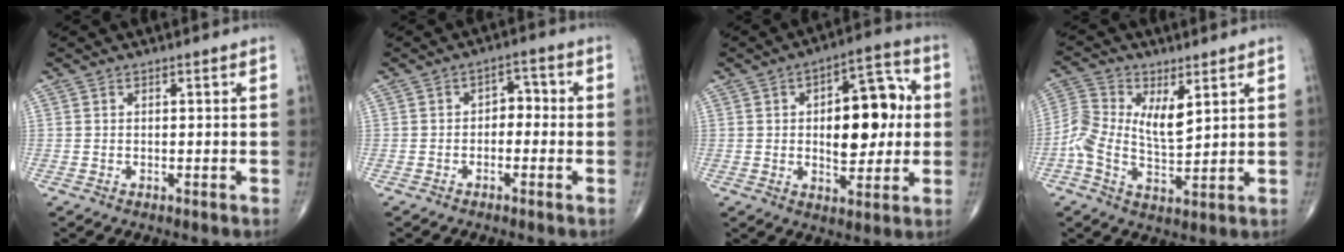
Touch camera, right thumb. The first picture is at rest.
{"total": 3.5, "force": [-0.7, 2.5, 2.4], "torque": [-0.012, 0.020, -0.022]}
{"total": 14.9, "force": [1.1, 7.9, 12.6], "torque": [-0.136, 0.015, 0.015]}
{"total": 8.4, "force": [1.8, 4.5, 6.8], "torque": [-0.121, 0.002, 0.031]}